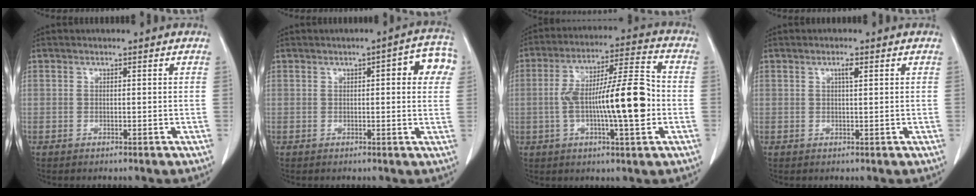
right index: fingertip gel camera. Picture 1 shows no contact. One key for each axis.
{"total": 7.0, "fx": 1.8, "fy": 1.7, "fz": 6.6, "tx": -0.070, "ty": 0.017, "tz": 0.013}
{"total": 14.7, "fx": -2.0, "fy": 2.1, "fz": 14.4, "tx": -0.248, "ty": 0.016, "tz": -0.030}
{"total": 1.4, "fx": 0.6, "fy": 0.1, "fz": 1.2, "tx": -0.022, "ty": 0.001, "tz": 0.009}